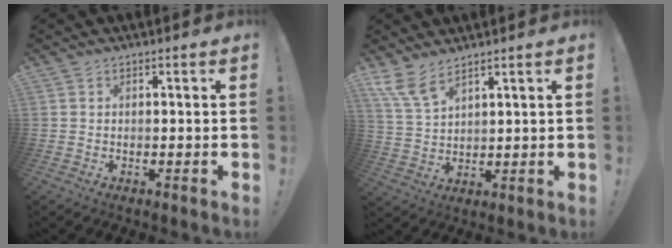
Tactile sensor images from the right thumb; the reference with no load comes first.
{"total": 7.4, "force": [5.7, 2.3, 4.1], "torque": [-0.085, -0.028, 0.111]}